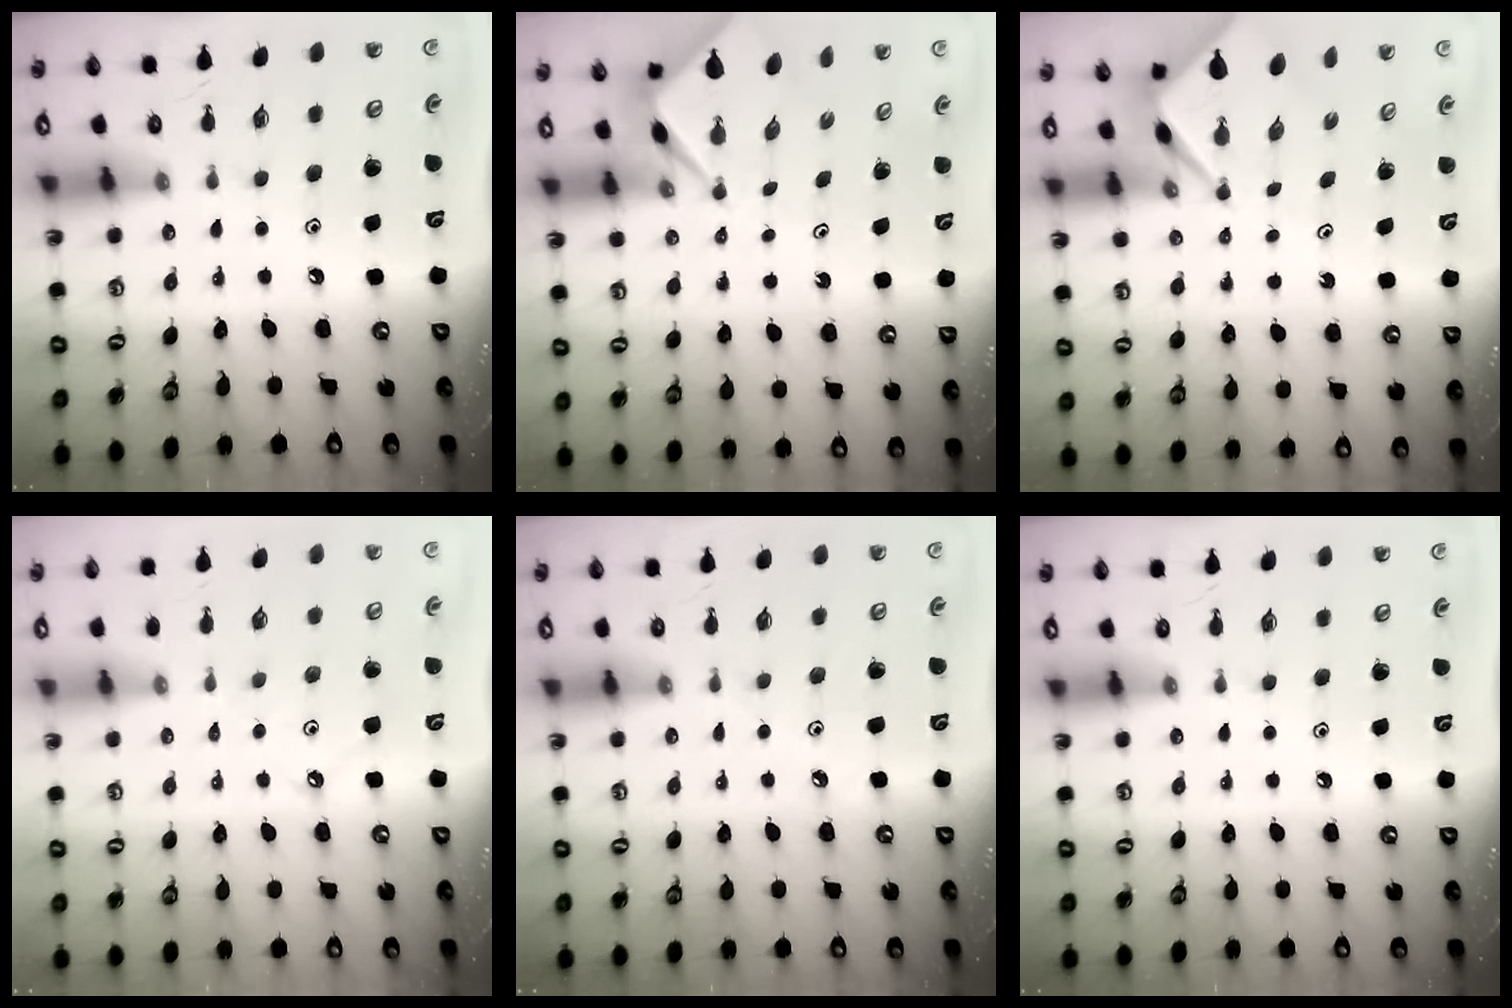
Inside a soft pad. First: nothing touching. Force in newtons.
{"total": 2.8, "press": 2.8, "slide": 0.1}
{"total": 2.5, "press": 2.5, "slide": 0.2}
{"total": 3.0, "press": 3.0, "slide": 0.5}
{"total": 3.0, "press": 2.9, "slide": 0.4}
{"total": 0.0}